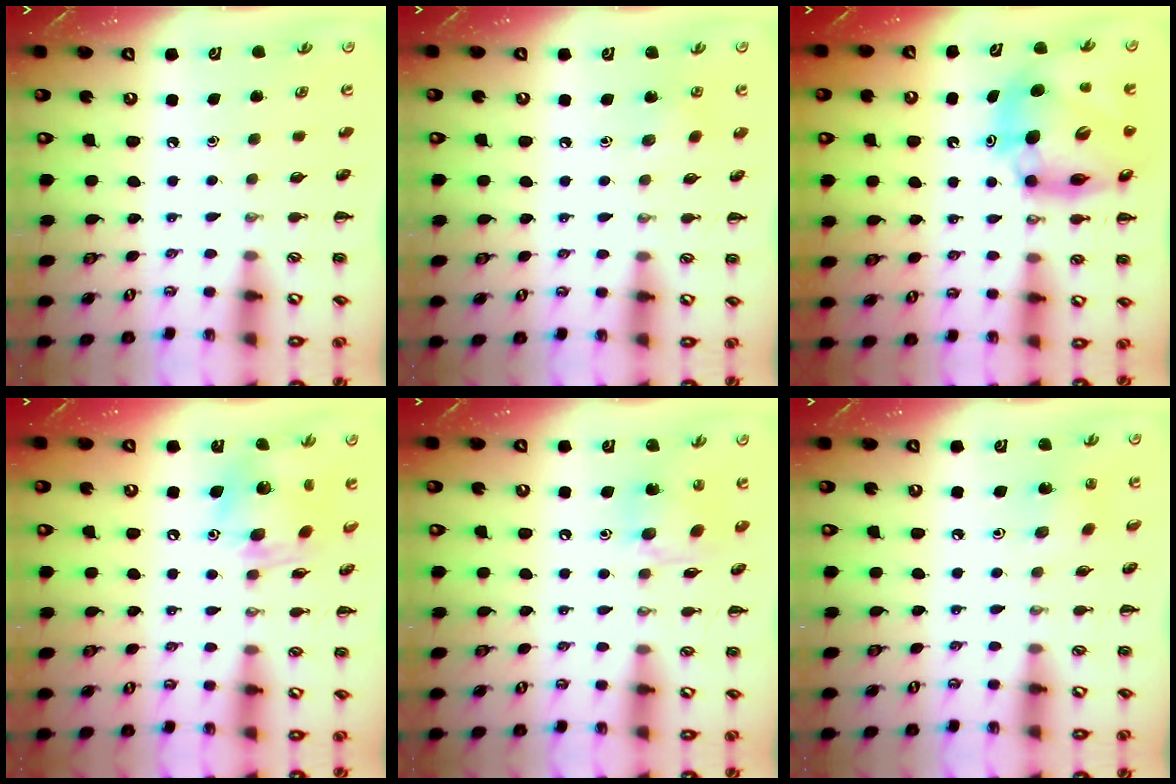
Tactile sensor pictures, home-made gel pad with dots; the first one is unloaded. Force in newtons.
{"total": 5.5, "press": 5.2, "slide": 1.5}
{"total": 14.2, "press": 13.6, "slide": 4.2}
{"total": 11.4, "press": 11.3, "slide": 0.8}
{"total": 9.6, "press": 9.6, "slide": 0.9}
{"total": 1.9, "press": 1.7, "slide": 0.7}